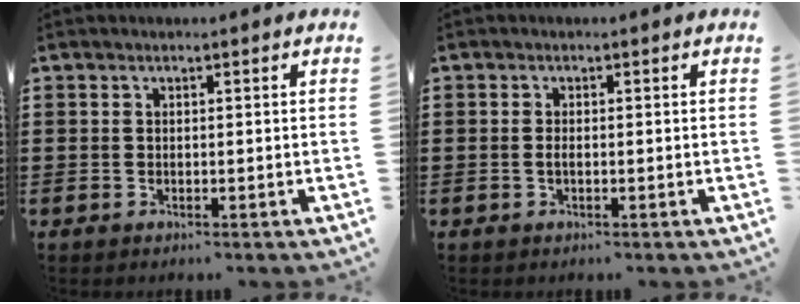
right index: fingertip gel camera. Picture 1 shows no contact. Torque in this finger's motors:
{"motor_torque": [2.14, 0.00, 0.05, 0.04]}